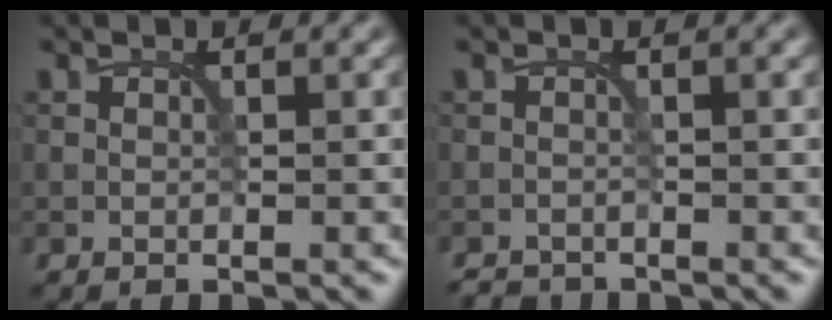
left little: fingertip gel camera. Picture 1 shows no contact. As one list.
[{"total": 1.8, "force": [-1.7, 0.2, 0.2], "torque": [0.001, -0.003, -0.031]}]